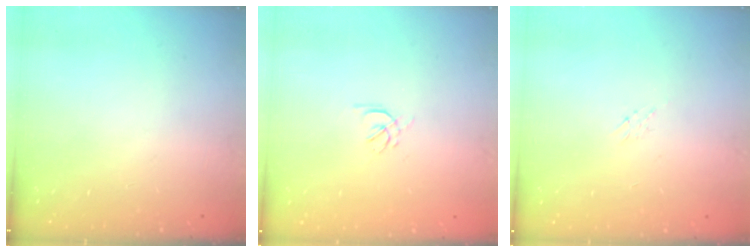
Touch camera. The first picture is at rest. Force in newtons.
{"total": 1.5, "press": 1.4, "slide": 0.6}
{"total": 3.8, "press": 3.7, "slide": 0.6}